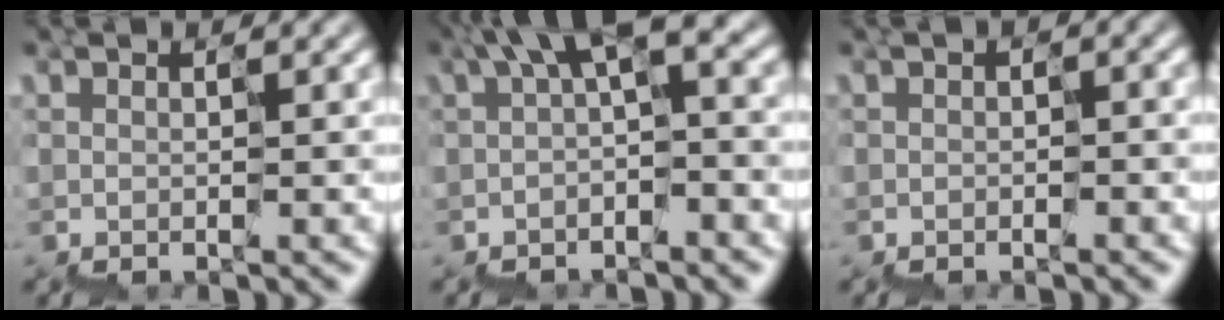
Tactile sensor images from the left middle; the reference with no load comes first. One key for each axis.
{"total": 4.8, "fx": 1.4, "fy": 1.6, "fz": 4.3, "tx": -0.070, "ty": 0.016, "tz": 0.015}
{"total": 1.0, "fx": -0.4, "fy": 0.5, "fz": 0.7, "tx": -0.007, "ty": 0.006, "tz": -0.009}